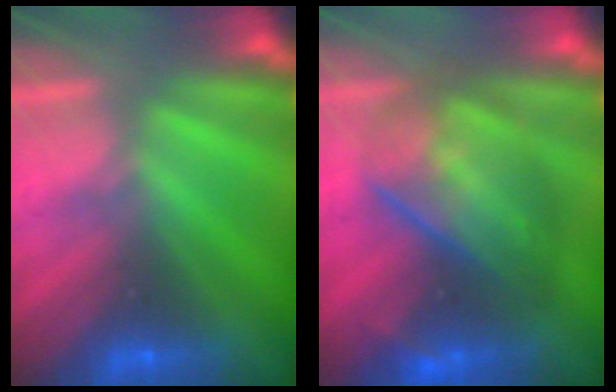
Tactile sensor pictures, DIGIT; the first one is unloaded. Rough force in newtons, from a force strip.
{"total": 5.5}